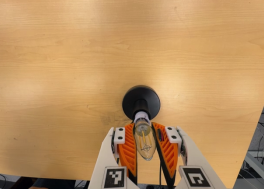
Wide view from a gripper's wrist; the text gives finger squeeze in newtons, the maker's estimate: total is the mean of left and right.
{"total": 21.1, "left": 20.5, "right": 21.8}